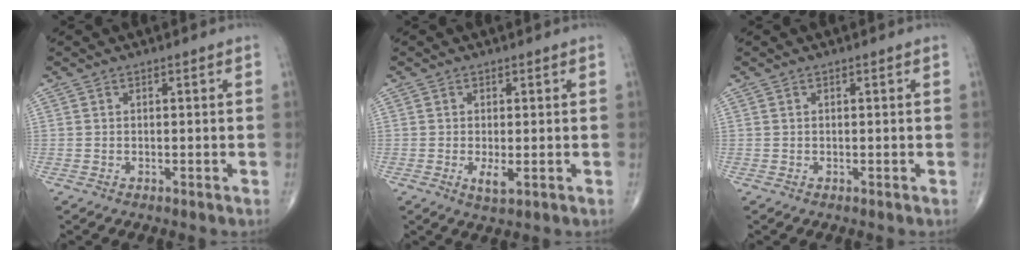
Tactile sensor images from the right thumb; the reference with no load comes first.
{"total": 2.7, "force": [-0.6, 0.9, 2.5], "torque": [-0.048, -0.008, -0.009]}
{"total": 0.0}